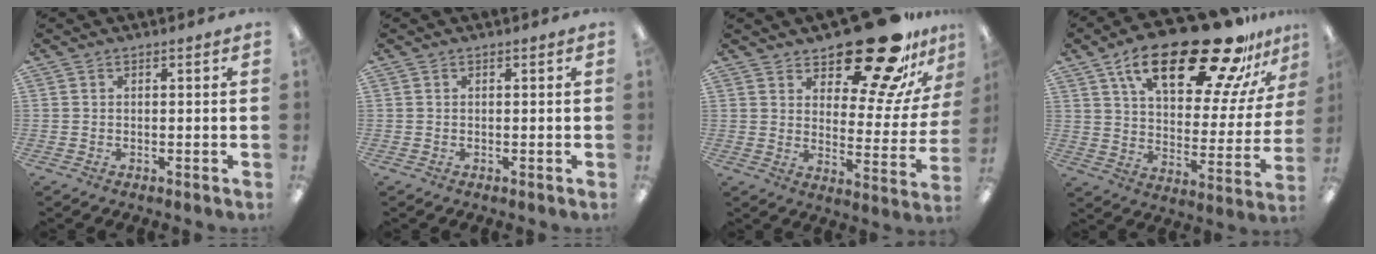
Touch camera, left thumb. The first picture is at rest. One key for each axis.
{"total": 0.0}
{"total": 22.0, "fx": 17.3, "fy": 7.5, "fz": 11.4, "tx": -0.149, "ty": -0.125, "tz": 0.284}
{"total": 27.2, "fx": 18.4, "fy": 9.5, "fz": 17.5, "tx": -0.261, "ty": -0.119, "tz": 0.299}